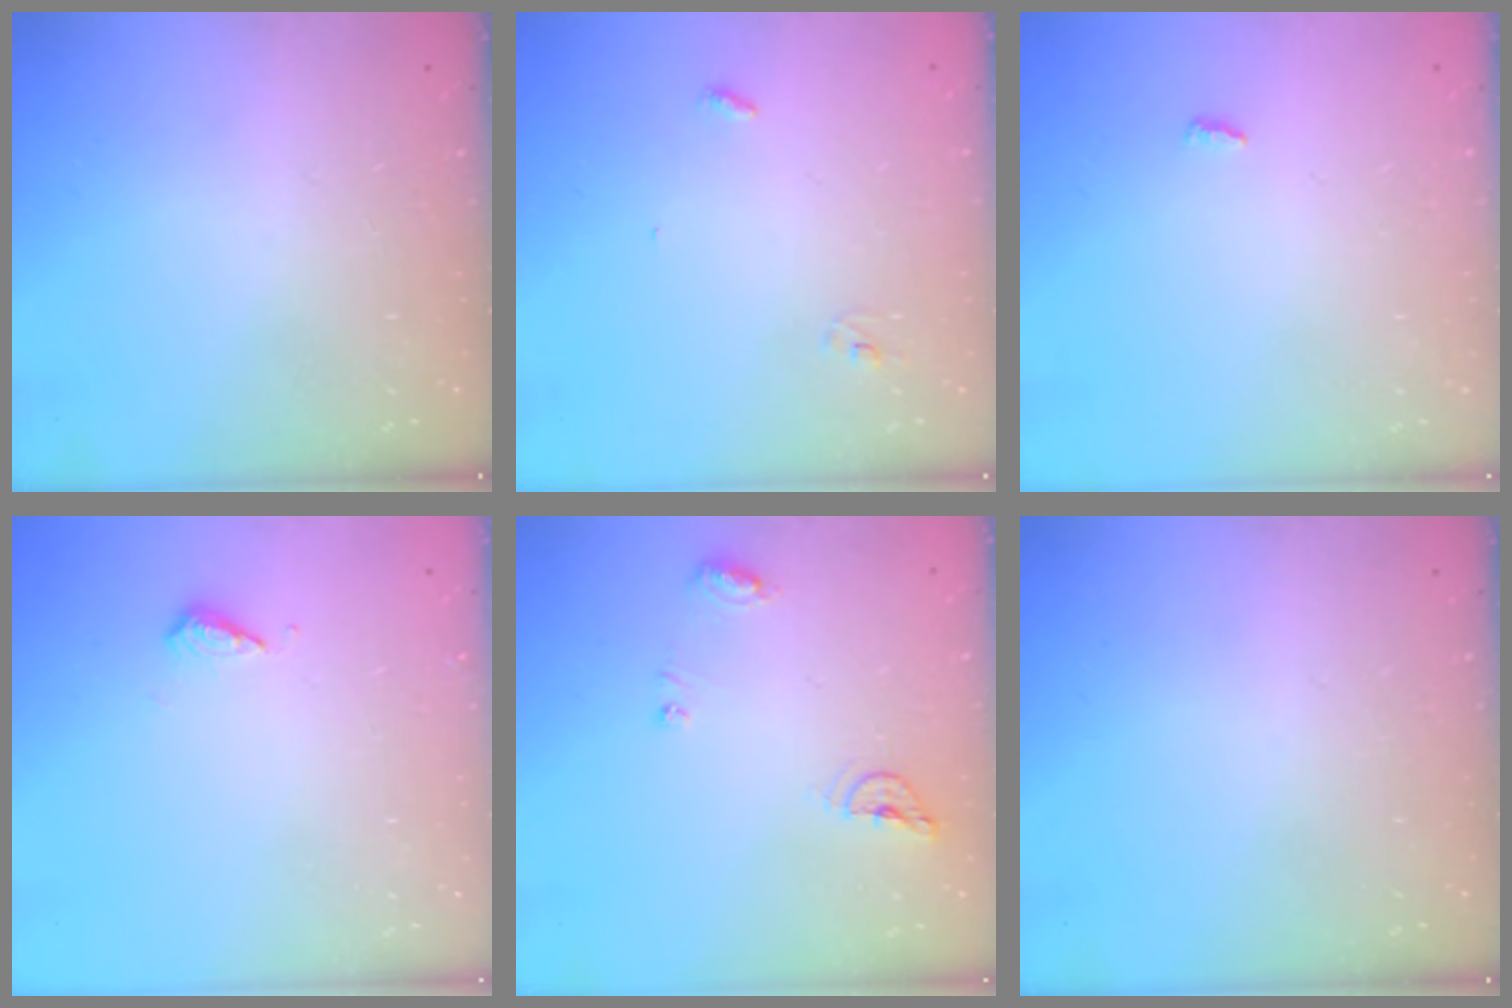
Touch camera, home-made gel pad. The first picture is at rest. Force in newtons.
{"total": 2.8, "press": 2.8, "slide": 0.2}
{"total": 2.7, "press": 2.7, "slide": 0.2}
{"total": 5.8, "press": 5.6, "slide": 1.3}
{"total": 7.4, "press": 7.4, "slide": 0.5}
{"total": 0.0}